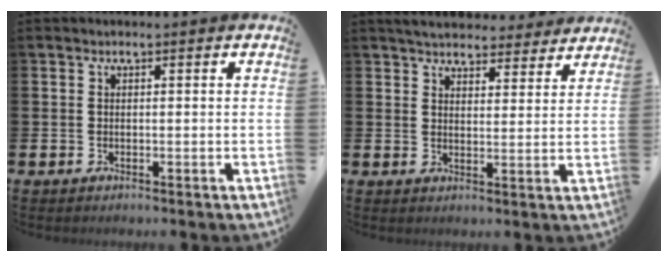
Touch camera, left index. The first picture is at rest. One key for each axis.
{"total": 5.1, "fx": 4.9, "fy": 1.1, "fz": 0.5, "tx": -0.018, "ty": -0.031, "tz": 0.086}